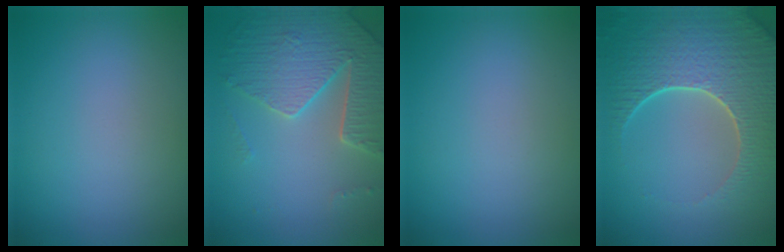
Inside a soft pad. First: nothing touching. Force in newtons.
{"total": 5.0, "press": 4.5, "slide": 2.1}
{"total": 0.0}
{"total": 8.1, "press": 6.1, "slide": 5.3}